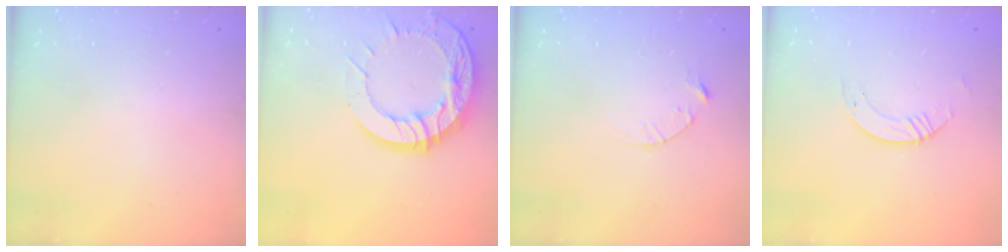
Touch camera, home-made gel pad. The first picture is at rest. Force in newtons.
{"total": 20.5, "press": 20.5, "slide": 1.9}
{"total": 2.5, "press": 2.5, "slide": 0.4}
{"total": 3.8, "press": 3.8, "slide": 0.1}